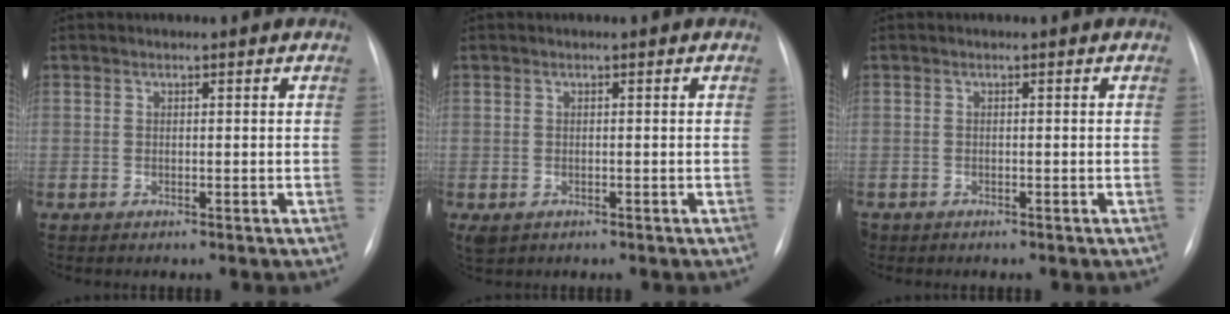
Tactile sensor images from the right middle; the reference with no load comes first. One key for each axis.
{"total": 1.4, "fx": -0.5, "fy": 1.1, "fz": 0.8, "tx": -0.014, "ty": -0.001, "tz": 0.002}
{"total": 0.8, "fx": -0.6, "fy": 0.5, "fz": 0.1, "tx": -0.006, "ty": 0.002, "tz": -0.008}